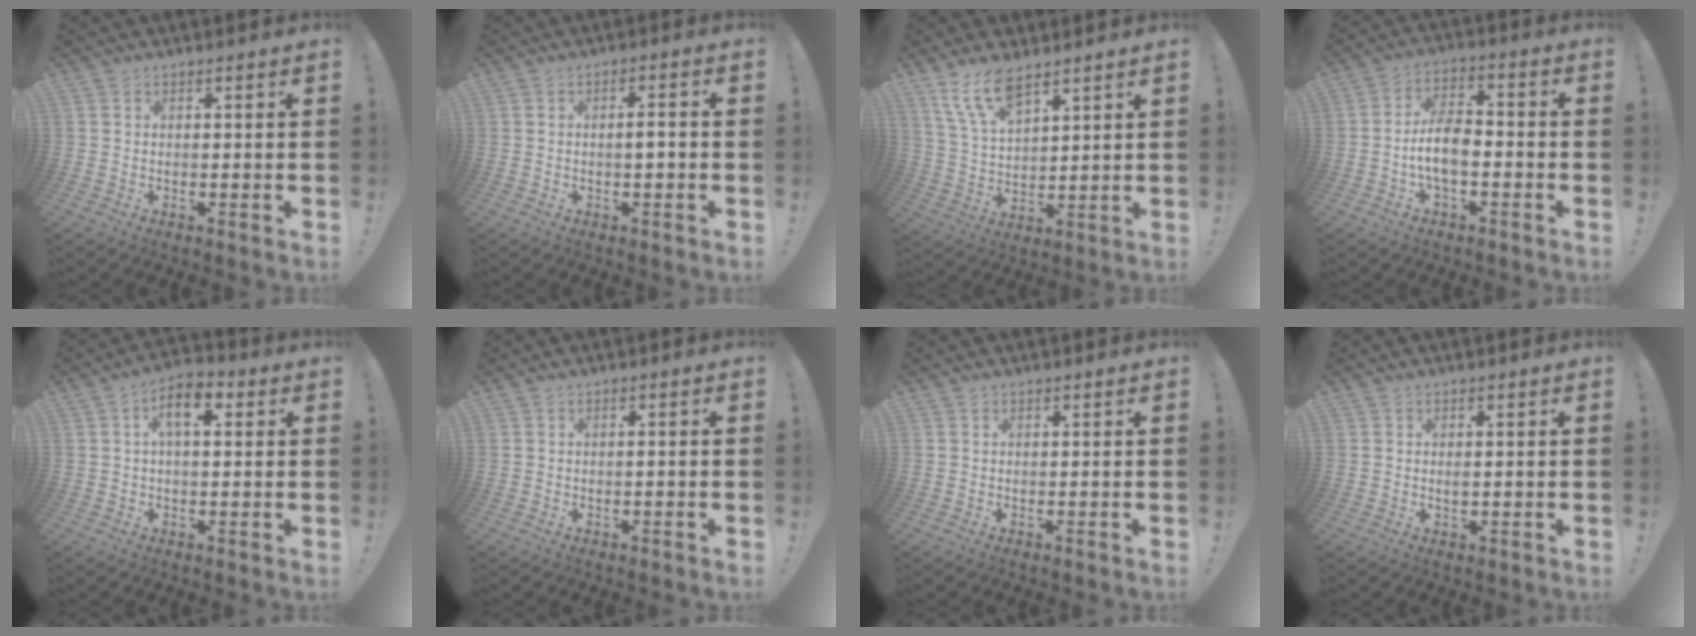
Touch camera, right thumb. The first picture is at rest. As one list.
[{"total": 2.7, "force": [-0.7, 0.4, 2.6], "torque": [-0.040, 0.002, -0.017]}, {"total": 10.6, "force": [7.8, 3.9, 6.1], "torque": [-0.122, -0.035, 0.147]}, {"total": 9.4, "force": [-2.9, 4.5, 7.7], "torque": [-0.150, 0.010, -0.050]}, {"total": 8.2, "force": [2.2, 3.8, 6.9], "torque": [-0.102, 0.002, 0.034]}, {"total": 0.7, "force": [-0.4, -0.2, 0.6], "torque": [-0.013, 0.000, -0.007]}, {"total": 0.0}, {"total": 1.0, "force": [0.1, 0.6, 0.8], "torque": [-0.007, 0.000, 0.000]}]